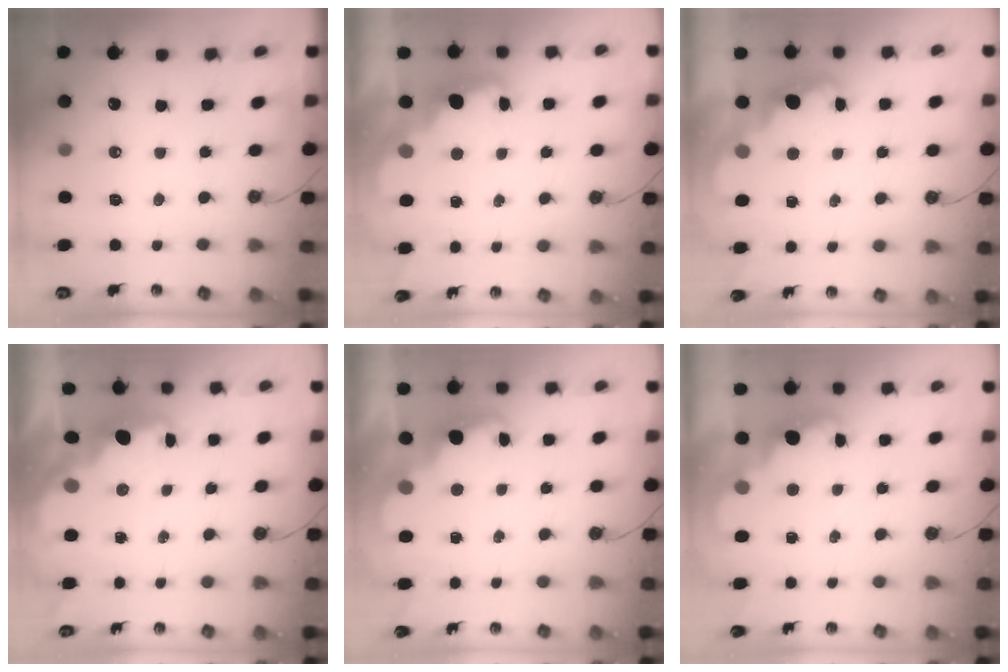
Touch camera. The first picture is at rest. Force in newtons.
{"total": 2.6, "press": 2.6, "slide": 0.6}
{"total": 2.2, "press": 2.1, "slide": 0.5}
{"total": 3.0, "press": 2.9, "slide": 0.6}
{"total": 2.5, "press": 2.4, "slide": 0.6}
{"total": 2.4, "press": 2.4, "slide": 0.5}